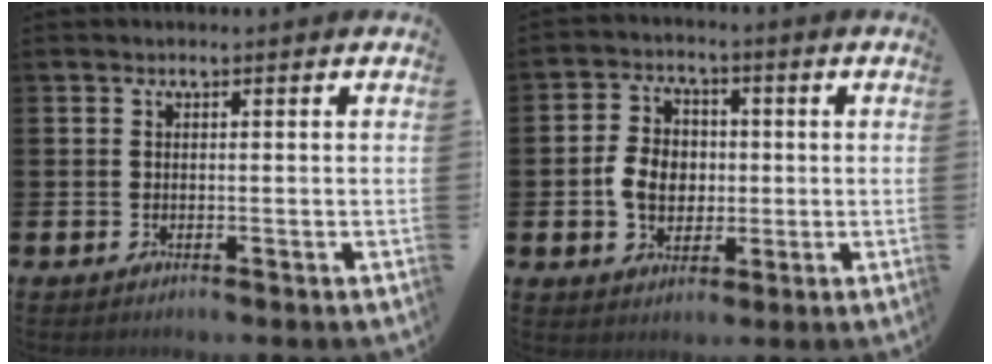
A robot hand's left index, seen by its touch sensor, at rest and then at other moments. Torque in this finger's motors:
{"motor_torque": [0.48, 0.28, 0.41, 0.18]}